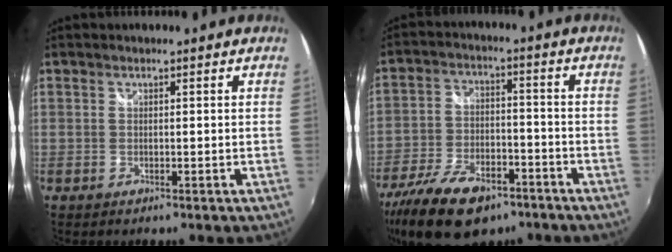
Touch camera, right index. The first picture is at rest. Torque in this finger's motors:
{"motor_torque": [1.29, -0.85, 0.40, 0.12]}